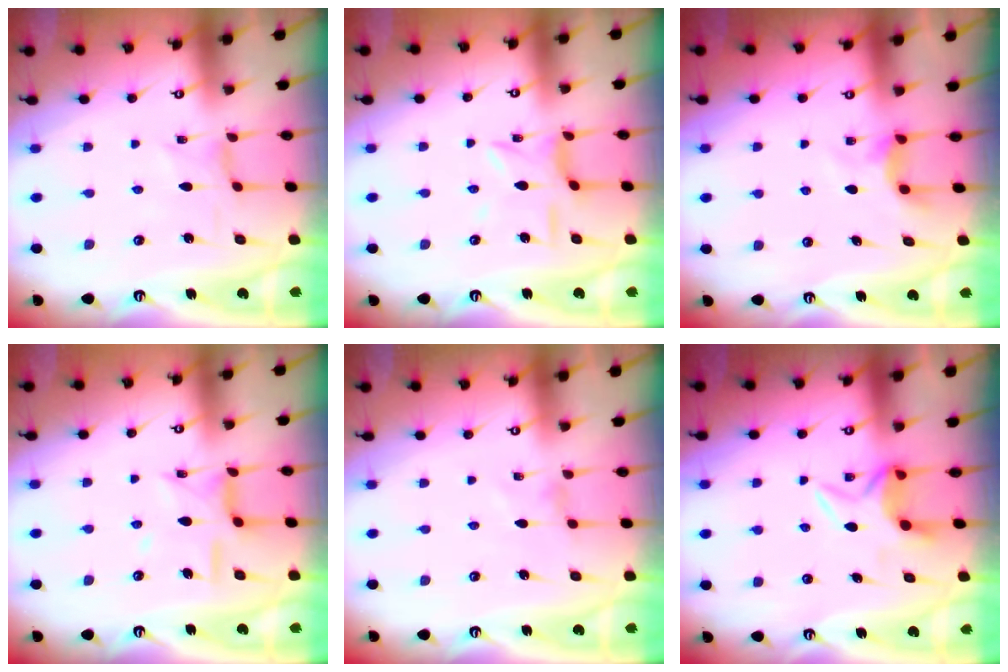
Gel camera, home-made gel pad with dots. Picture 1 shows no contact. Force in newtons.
{"total": 5.6, "press": 5.6, "slide": 0.3}
{"total": 4.1, "press": 4.1, "slide": 0.3}
{"total": 9.8, "press": 9.8, "slide": 0.9}
{"total": 0.0}
{"total": 5.6, "press": 5.6, "slide": 1.0}